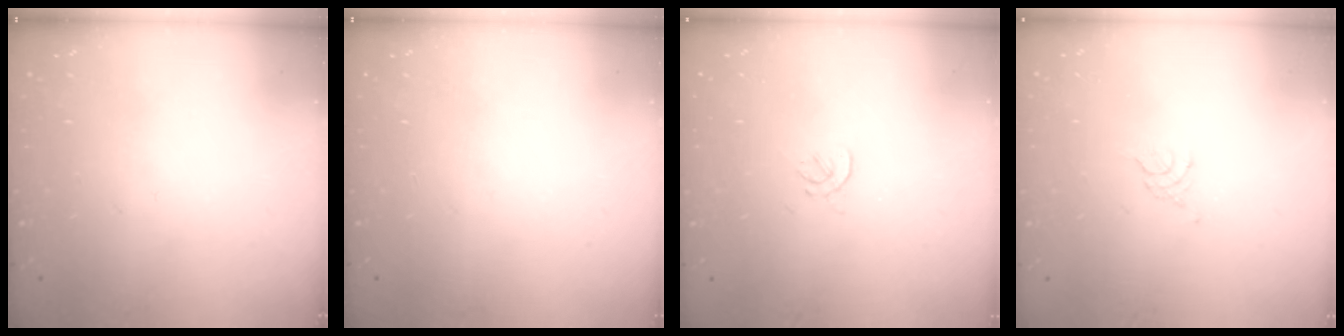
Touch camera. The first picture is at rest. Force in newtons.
{"total": 0.0}
{"total": 1.6, "press": 1.5, "slide": 0.6}
{"total": 2.3, "press": 2.2, "slide": 0.5}